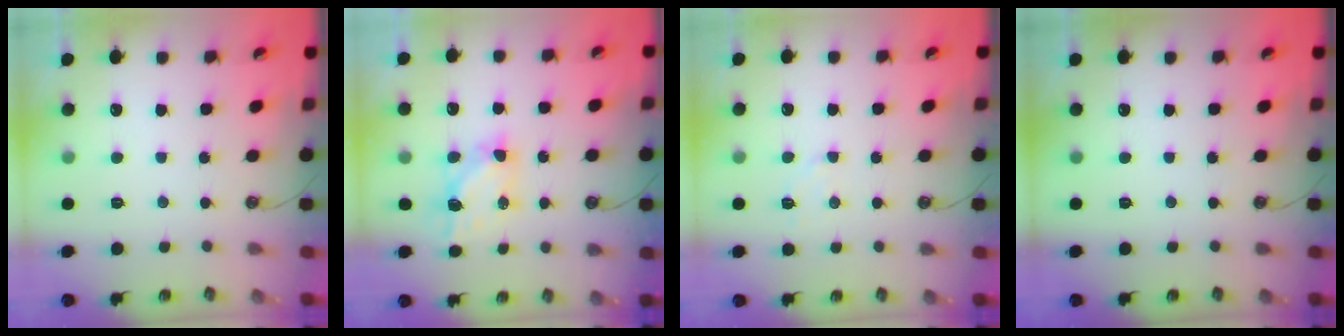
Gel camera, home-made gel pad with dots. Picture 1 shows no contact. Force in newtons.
{"total": 6.0, "press": 6.0, "slide": 0.4}
{"total": 4.2, "press": 4.2, "slide": 0.6}
{"total": 0.0}